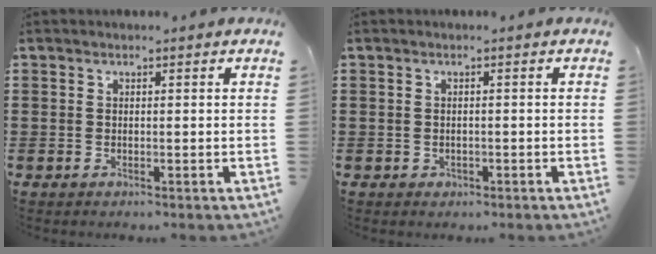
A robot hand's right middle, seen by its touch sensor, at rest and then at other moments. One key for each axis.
{"total": 0.5, "fx": -0.1, "fy": 0.5, "fz": 0.1, "tx": -0.005, "ty": 0.004, "tz": -0.003}